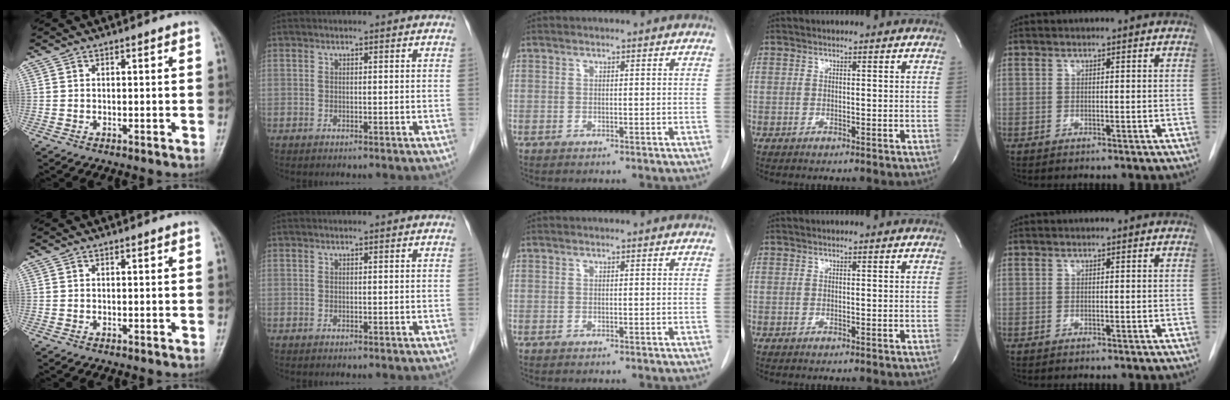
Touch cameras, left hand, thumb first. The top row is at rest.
{}